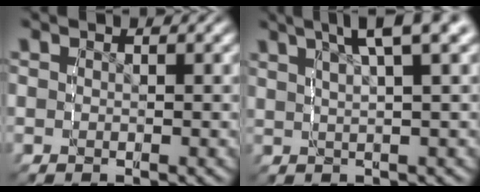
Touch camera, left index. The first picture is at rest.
{"total": 7.2, "force": [4.7, 1.7, 5.1], "torque": [-0.070, 0.028, 0.070]}